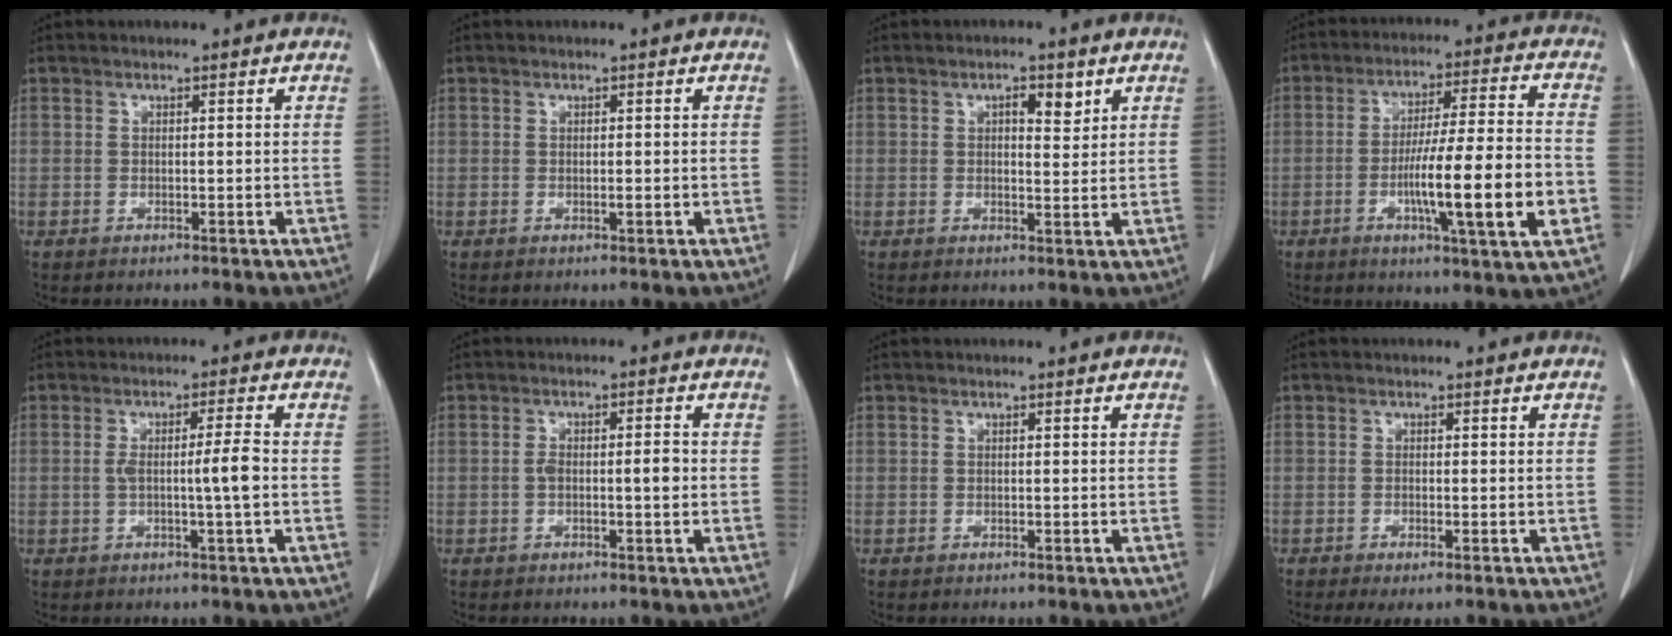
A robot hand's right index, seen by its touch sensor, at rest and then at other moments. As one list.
[{"total": 0.7, "force": [-0.1, 0.2, 0.7], "torque": [-0.010, -0.001, 0.001]}, {"total": 3.5, "force": [1.7, 1.3, 2.7], "torque": [-0.038, -0.001, 0.024]}, {"total": 15.6, "force": [-4.1, 0.3, 15.1], "torque": [-0.246, -0.006, -0.068]}, {"total": 4.5, "force": [-0.5, -0.6, 4.5], "torque": [-0.079, 0.001, -0.007]}, {"total": 3.4, "force": [-0.4, 0.9, 3.3], "torque": [-0.060, 0.007, -0.004]}, {"total": 0.0}, {"total": 2.1, "force": [-1.2, 0.5, 1.6], "torque": [-0.027, -0.005, -0.016]}]